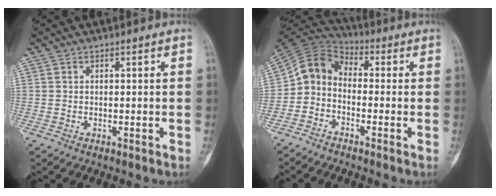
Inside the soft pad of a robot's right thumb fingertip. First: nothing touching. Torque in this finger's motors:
{"motor_torque": [1.00, 1.06, 0.06, -0.06, 0.04]}